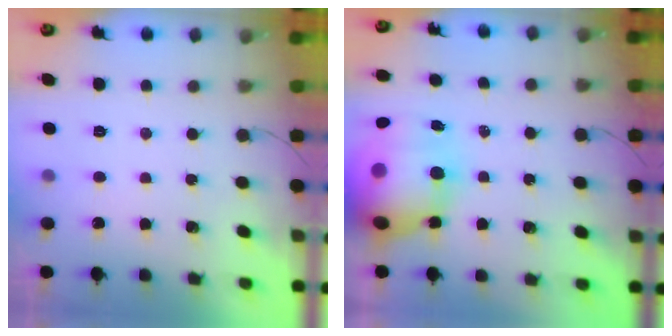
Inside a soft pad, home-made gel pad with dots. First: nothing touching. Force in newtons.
{"total": 22.3, "press": 21.8, "slide": 5.0}